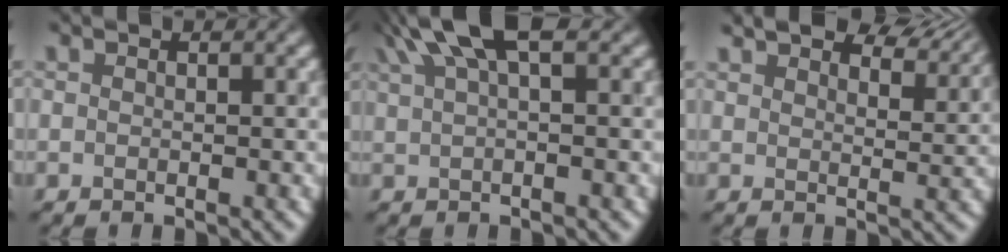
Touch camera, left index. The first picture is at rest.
{"total": 4.6, "force": [2.9, 0.8, 3.4], "torque": [-0.052, 0.017, 0.055]}
{"total": 6.3, "force": [5.5, 1.6, 2.4], "torque": [-0.027, 0.011, 0.072]}